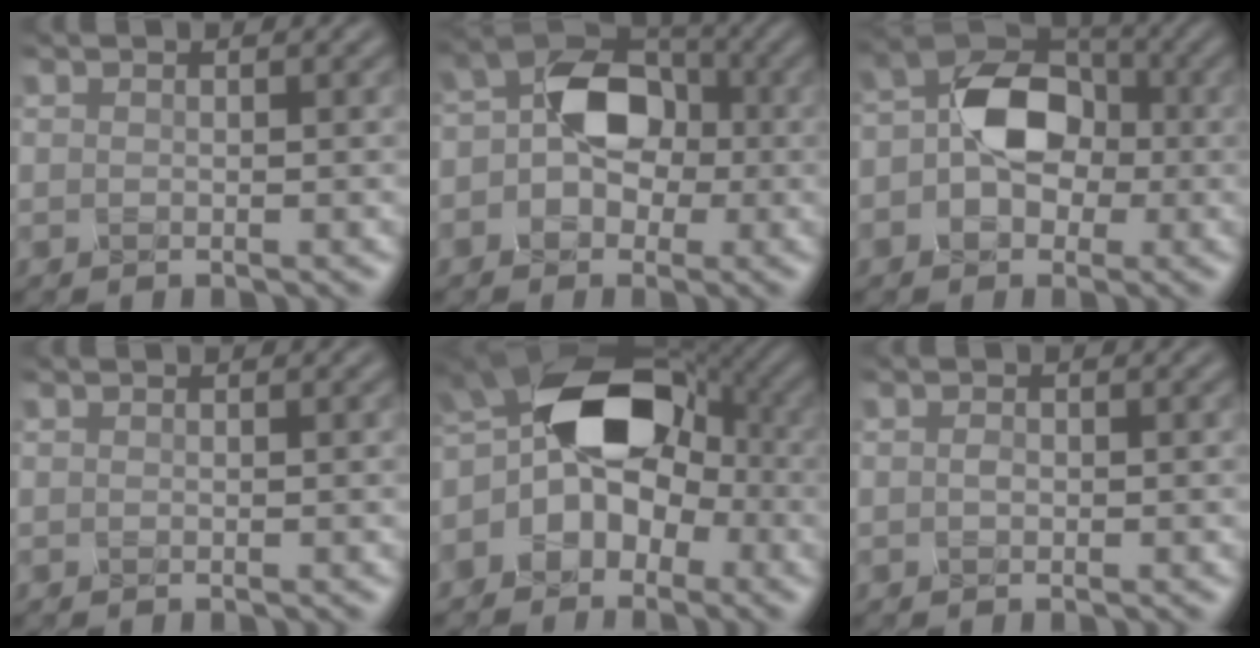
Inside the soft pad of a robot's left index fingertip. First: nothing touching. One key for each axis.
{"total": 6.2, "fx": -0.4, "fy": 4.4, "fz": 4.3, "tx": -0.060, "ty": 0.016, "tz": -0.018}
{"total": 6.7, "fx": -0.6, "fy": 4.7, "fz": 4.7, "tx": -0.073, "ty": 0.013, "tz": -0.019}
{"total": 0.0}
{"total": 11.0, "fx": -1.2, "fy": 7.5, "fz": 8.0, "tx": -0.084, "ty": 0.020, "tz": -0.048}
{"total": 0.7, "fx": -0.1, "fy": 0.5, "fz": 0.5, "tx": -0.012, "ty": 0.000, "tz": -0.002}